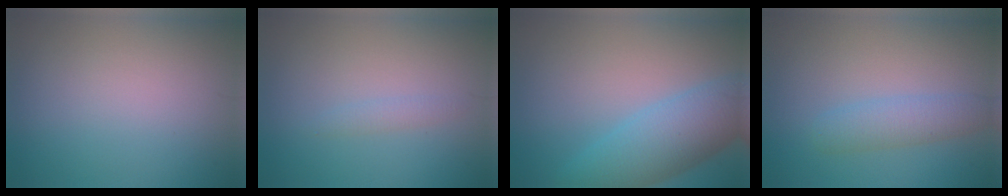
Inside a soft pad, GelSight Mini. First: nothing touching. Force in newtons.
{"total": 0.9, "press": 0.9, "slide": 0.1}
{"total": 6.6, "press": 6.6, "slide": 0.1}
{"total": 2.8, "press": 2.8, "slide": 0.1}